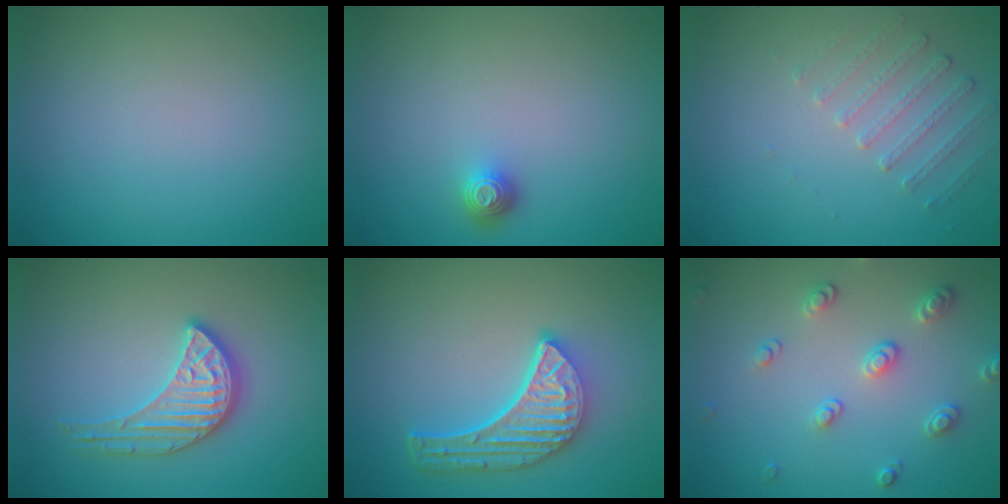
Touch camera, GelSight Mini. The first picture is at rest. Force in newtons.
{"total": 1.3, "press": 1.1, "slide": 0.7}
{"total": 1.7, "press": 1.2, "slide": 1.2}
{"total": 3.5, "press": 3.3, "slide": 1.3}
{"total": 5.8, "press": 4.3, "slide": 3.8}
{"total": 2.7, "press": 2.6, "slide": 0.4}